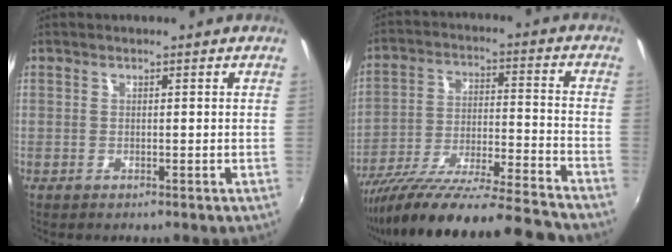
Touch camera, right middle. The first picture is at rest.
{"total": 25.3, "force": [-22.4, 3.2, 11.3], "torque": [-0.196, -0.043, -0.337]}